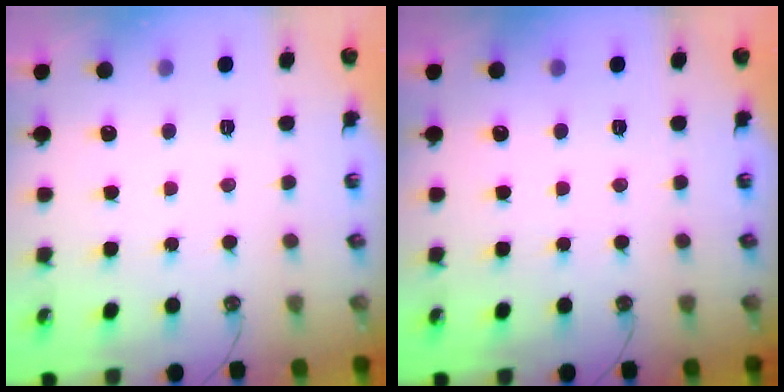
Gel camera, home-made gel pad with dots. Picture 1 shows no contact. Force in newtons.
{"total": 0.0}